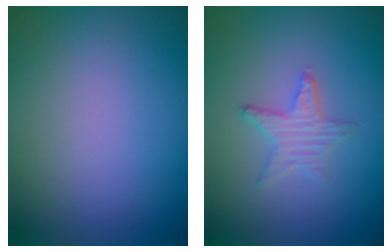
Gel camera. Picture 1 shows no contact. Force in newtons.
{"total": 1.2, "press": 1.2, "slide": 0.1}